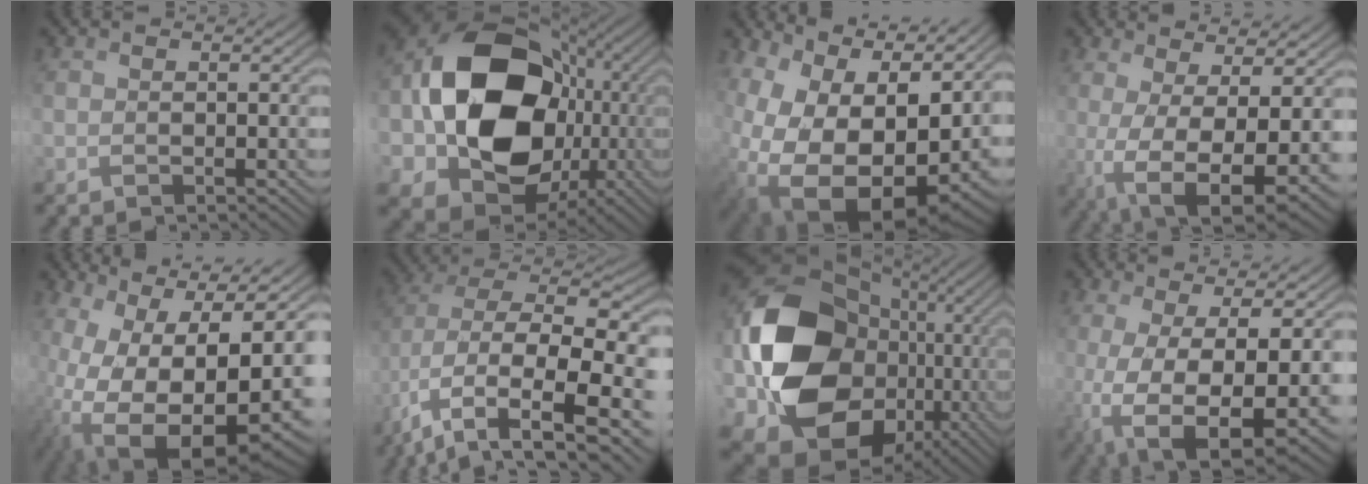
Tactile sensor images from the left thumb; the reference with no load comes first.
{"total": 20.5, "force": [-0.2, 15.9, 12.9], "torque": [-0.275, -0.012, -0.005]}
{"total": 20.0, "force": [0.0, 13.5, 14.7], "torque": [-0.232, -0.028, 0.042]}
{"total": 10.4, "force": [-1.0, 3.7, 9.6], "torque": [-0.193, -0.016, -0.001]}
{"total": 20.0, "force": [-2.8, 11.4, 16.2], "torque": [-0.268, -0.059, -0.005]}
{"total": 16.8, "force": [-4.5, 8.6, 13.7], "torque": [-0.299, -0.033, -0.053]}
{"total": 21.8, "force": [-1.7, 17.0, 13.6], "torque": [-0.337, -0.030, -0.011]}
{"total": 12.8, "force": [-3.1, 5.0, 11.4], "torque": [-0.231, -0.034, -0.034]}